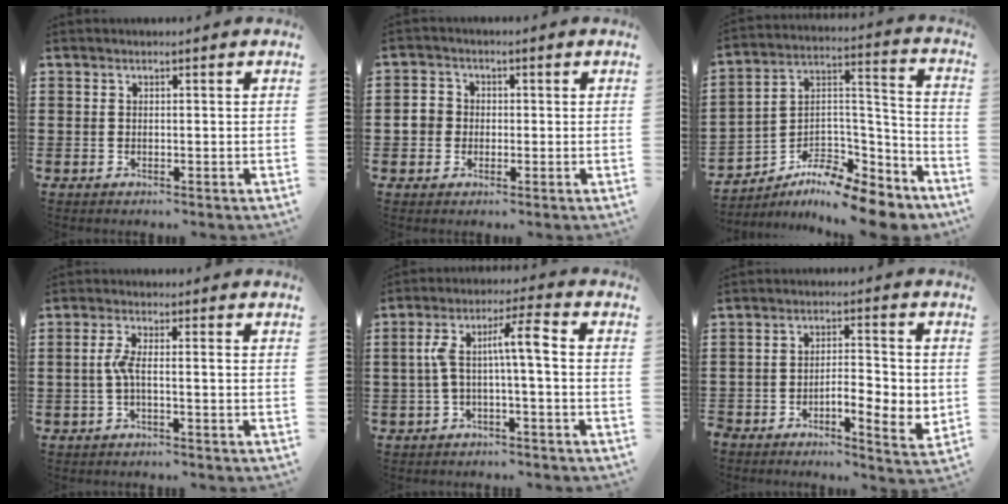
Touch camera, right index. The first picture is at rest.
{"total": 2.9, "force": [-0.3, 2.7, 1.1], "torque": [-0.031, 0.008, -0.009]}
{"total": 9.7, "force": [-8.6, 2.8, 3.5], "torque": [-0.057, 0.020, -0.166]}
{"total": 3.4, "force": [-0.6, 0.4, 3.3], "torque": [-0.077, -0.004, -0.019]}
{"total": 8.0, "force": [-0.3, 1.7, 7.8], "torque": [-0.159, 0.007, -0.016]}
{"total": 4.9, "force": [-2.3, 1.7, 3.9], "torque": [-0.060, -0.001, -0.045]}